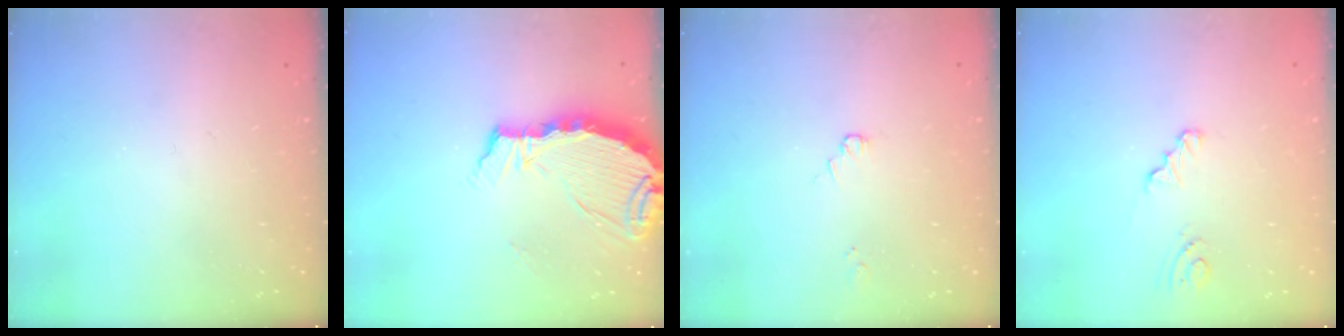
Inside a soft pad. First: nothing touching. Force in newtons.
{"total": 7.5, "press": 7.5, "slide": 0.8}
{"total": 0.9, "press": 0.8, "slide": 0.2}
{"total": 2.4, "press": 2.3, "slide": 0.3}